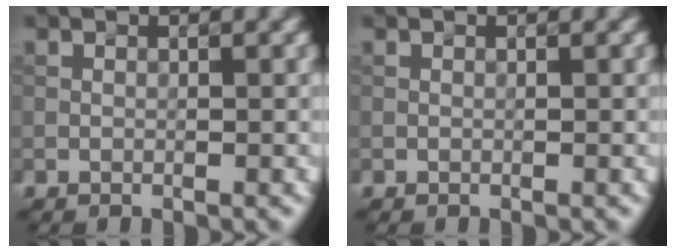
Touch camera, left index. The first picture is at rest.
{"total": 0.0}